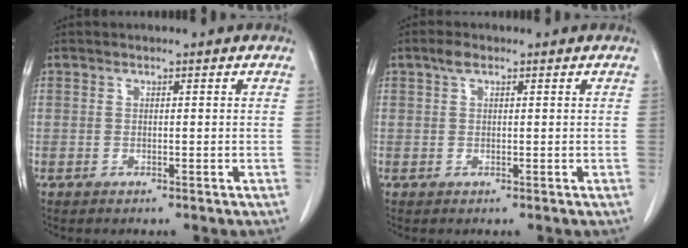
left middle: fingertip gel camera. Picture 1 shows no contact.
{"total": 1.5, "force": [0.9, 0.6, 1.1], "torque": [-0.023, 0.010, 0.017]}